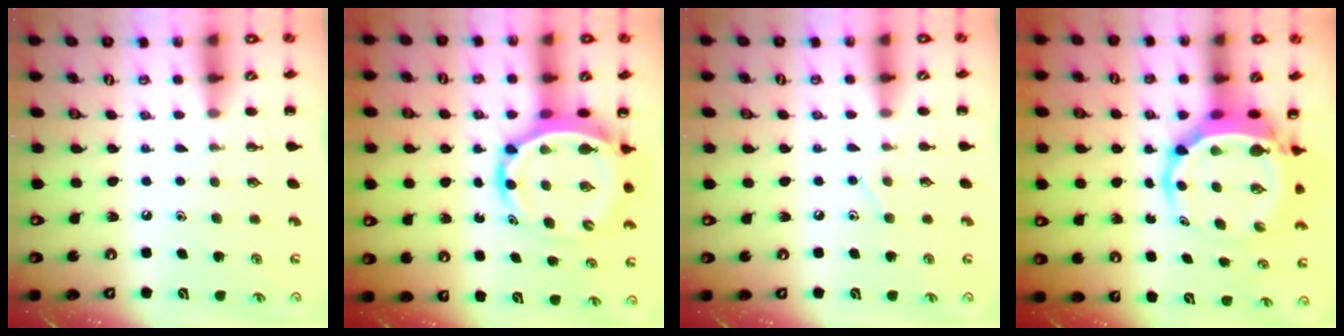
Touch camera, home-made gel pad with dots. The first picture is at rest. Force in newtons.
{"total": 8.4, "press": 8.1, "slide": 2.4}
{"total": 4.2, "press": 4.0, "slide": 1.3}
{"total": 7.3, "press": 7.1, "slide": 1.8}